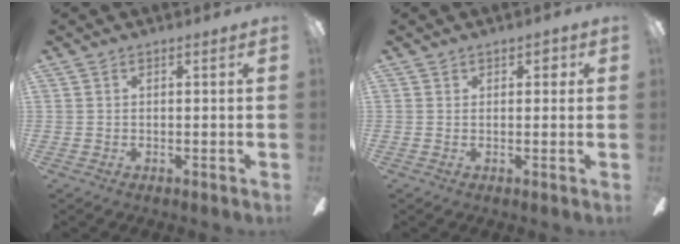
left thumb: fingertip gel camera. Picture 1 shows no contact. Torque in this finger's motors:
{"motor_torque": [-0.01, 0.11, -0.18, 0.09, -0.03]}